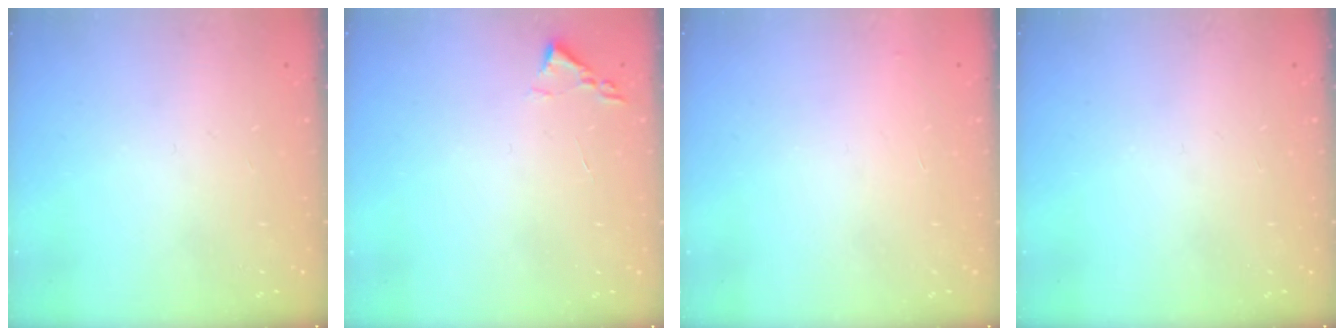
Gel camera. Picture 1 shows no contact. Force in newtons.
{"total": 1.8, "press": 1.7, "slide": 0.2}
{"total": 2.9, "press": 2.9, "slide": 0.1}
{"total": 0.0}